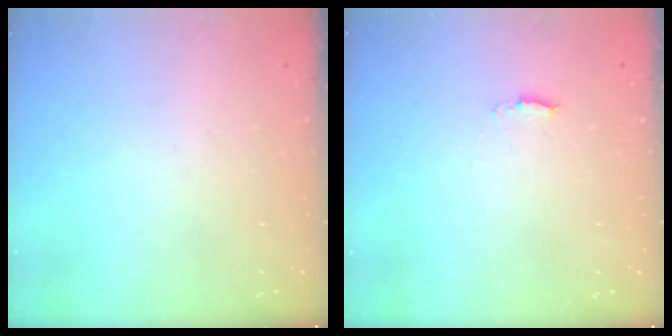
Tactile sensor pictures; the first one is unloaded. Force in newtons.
{"total": 5.3, "press": 5.3, "slide": 0.5}